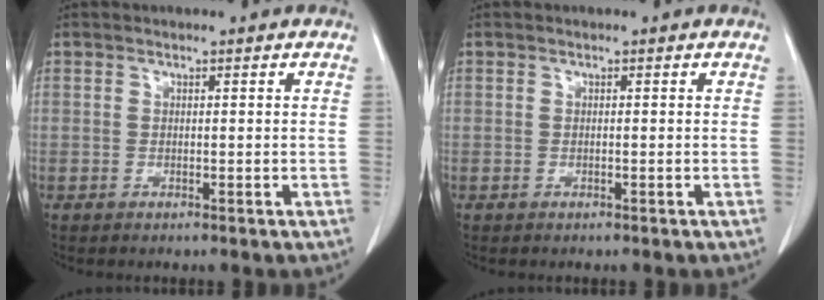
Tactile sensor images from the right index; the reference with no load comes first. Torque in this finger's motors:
{"motor_torque": [0.18, 0.09, 0.07, 0.01]}